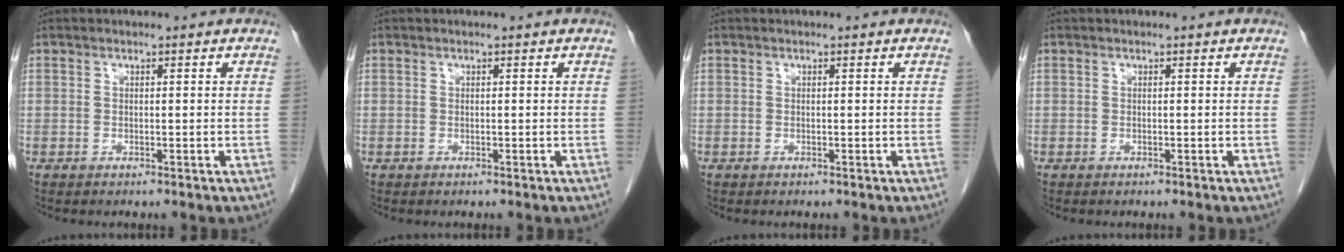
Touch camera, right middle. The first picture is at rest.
{"total": 0.0}
{"total": 0.0}
{"total": 0.0}